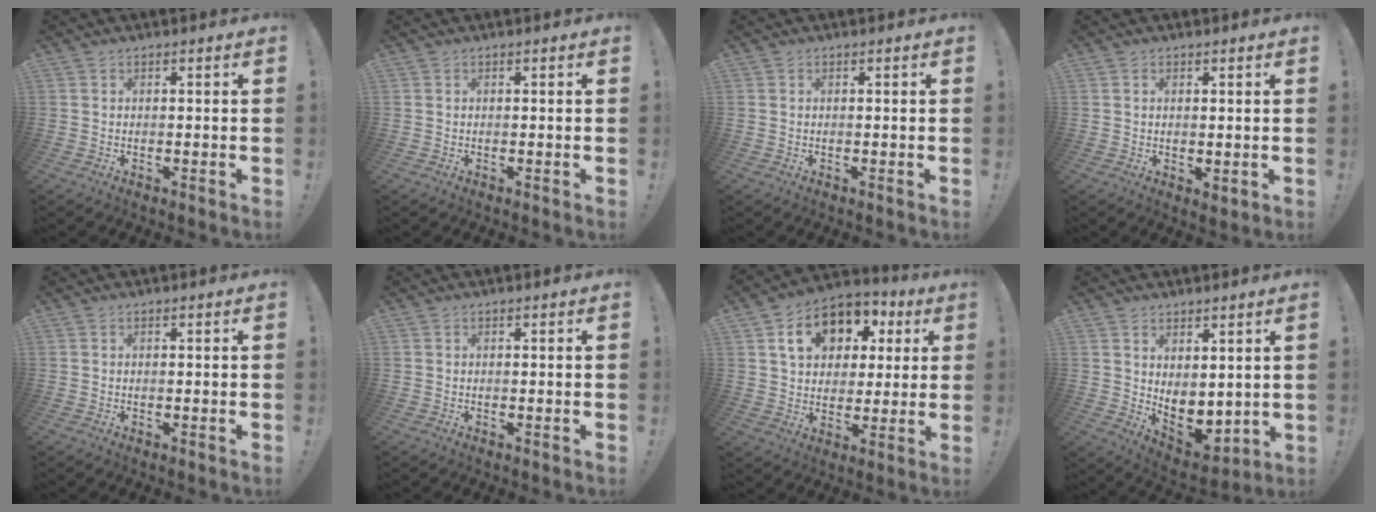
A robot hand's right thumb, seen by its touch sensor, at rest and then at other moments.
{"total": 0.0}
{"total": 0.0}
{"total": 1.5, "force": [0.6, 0.8, 1.1], "torque": [-0.017, 0.000, 0.012]}
{"total": 0.0}
{"total": 0.0}
{"total": 14.6, "force": [5.9, 10.9, 7.8], "torque": [-0.119, -0.016, 0.113]}
{"total": 6.3, "force": [1.8, 4.8, 3.6], "torque": [-0.032, -0.035, 0.046]}